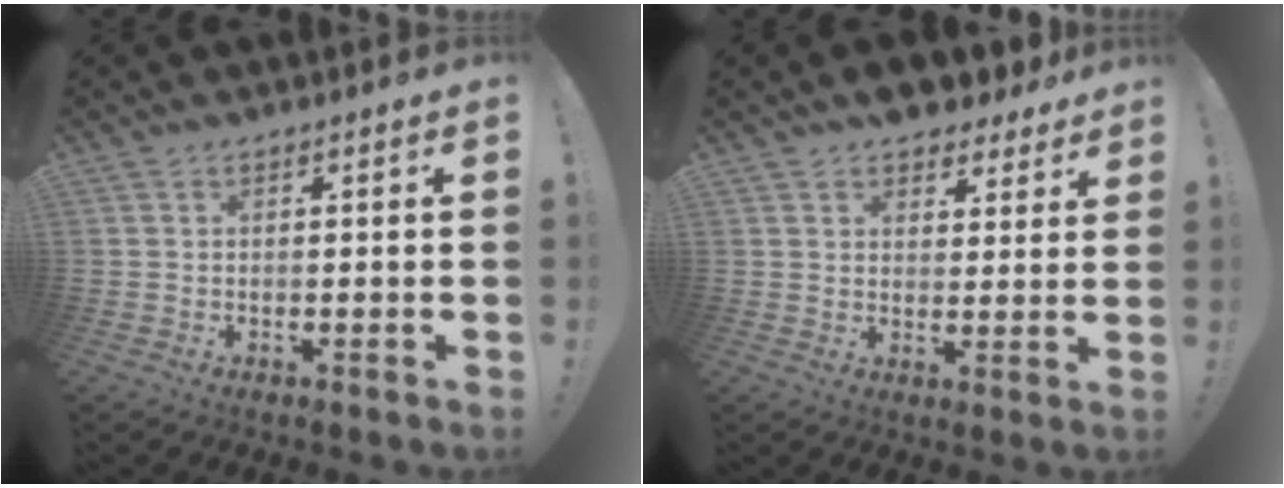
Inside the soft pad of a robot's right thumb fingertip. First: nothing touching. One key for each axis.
{"total": 7.5, "fx": 6.4, "fy": 3.6, "fz": 1.8, "tx": -0.026, "ty": -0.044, "tz": 0.118}